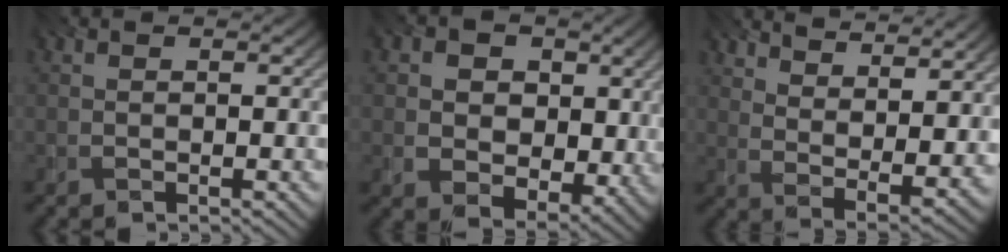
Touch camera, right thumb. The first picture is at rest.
{"total": 9.9, "force": [2.2, 7.7, 5.7], "torque": [-0.131, -0.010, 0.034]}
{"total": 11.5, "force": [8.4, 3.4, 7.0], "torque": [-0.127, -0.006, 0.122]}